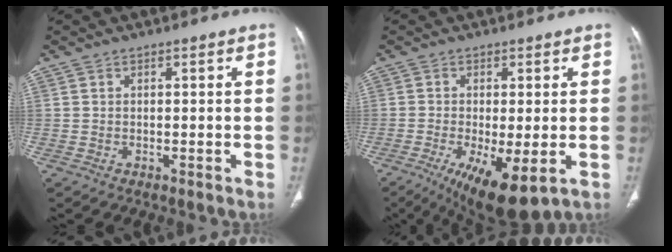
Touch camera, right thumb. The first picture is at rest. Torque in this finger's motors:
{"motor_torque": [-0.09, 0.55, -0.18, 0.04, 0.03]}